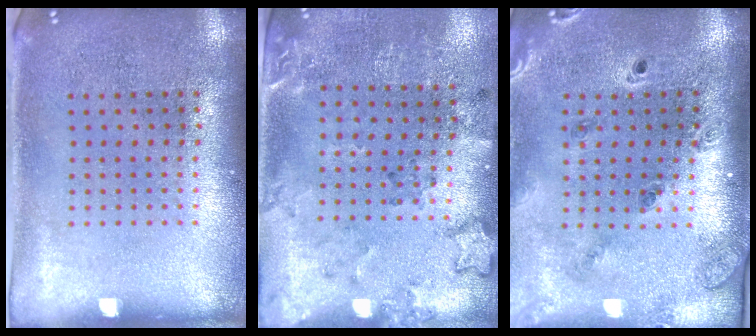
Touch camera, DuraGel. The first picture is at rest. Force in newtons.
{"total": 2.0, "press": 1.5, "slide": 1.4}
{"total": 1.4, "press": 1.3, "slide": 0.2}